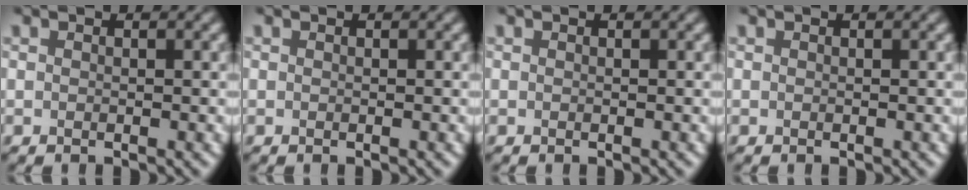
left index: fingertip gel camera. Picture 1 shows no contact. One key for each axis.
{"total": 0.0}
{"total": 0.0}
{"total": 0.0}